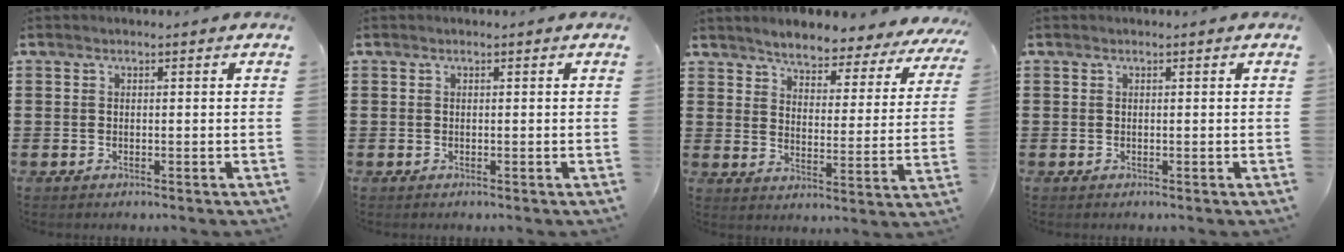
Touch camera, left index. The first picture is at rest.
{"total": 0.0}
{"total": 4.3, "force": [4.2, 0.3, 0.6], "torque": [-0.039, -0.033, 0.068]}
{"total": 0.0}